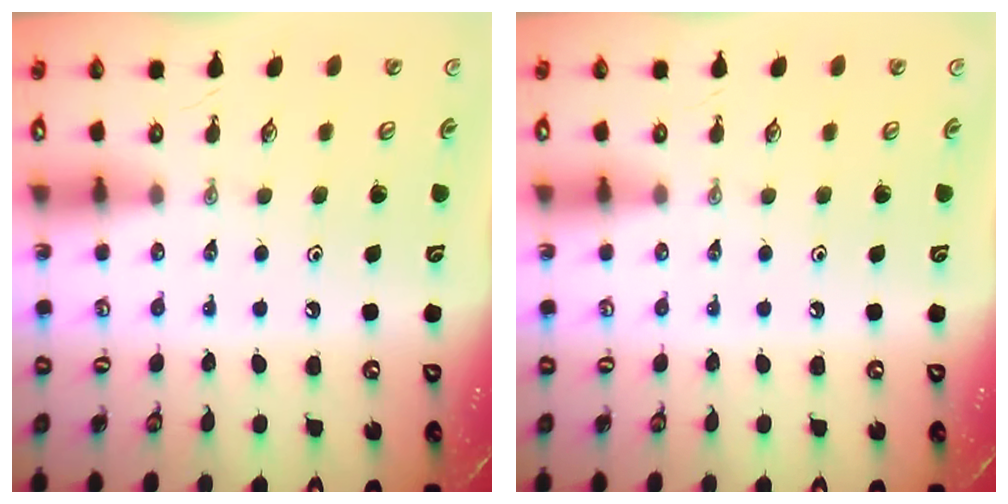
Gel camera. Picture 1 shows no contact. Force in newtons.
{"total": 0.0}